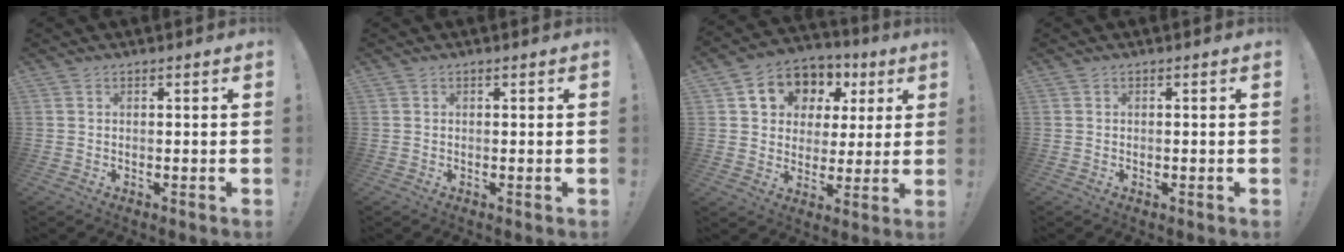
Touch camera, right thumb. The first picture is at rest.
{"total": 0.6, "force": [0.0, -0.4, 0.5], "torque": [-0.005, -0.003, 0.000]}
{"total": 10.9, "force": [4.4, 9.2, 3.9], "torque": [-0.062, -0.026, 0.089]}
{"total": 0.0}